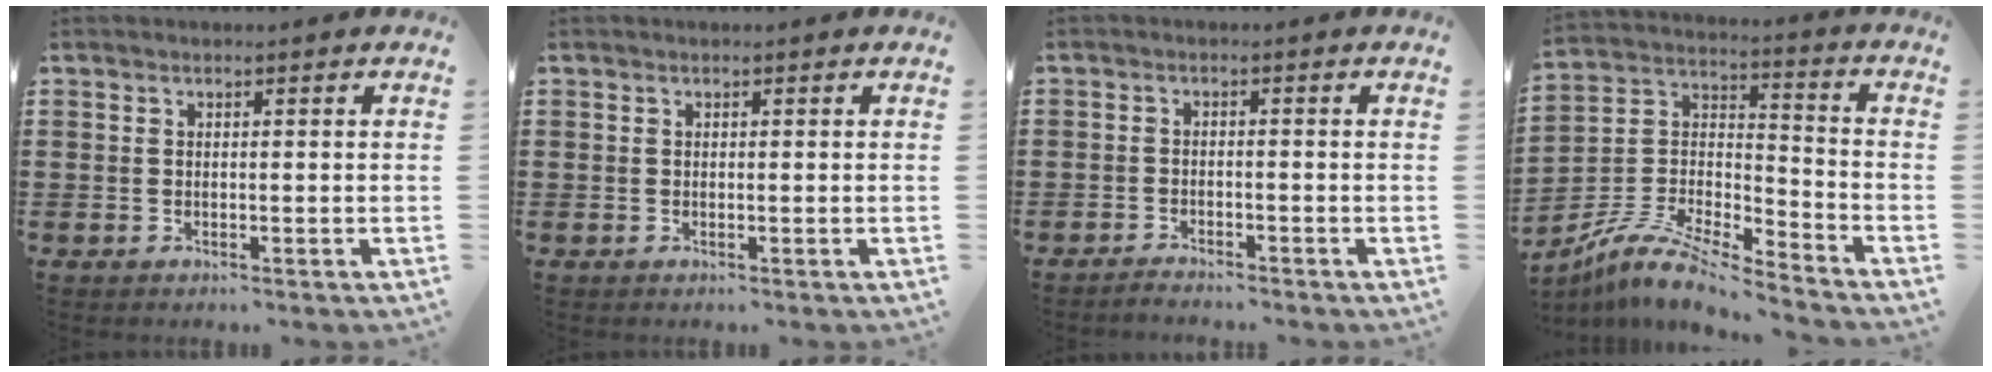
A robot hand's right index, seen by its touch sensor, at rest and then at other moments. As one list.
[{"total": 0.0}, {"total": 1.5, "force": [-1.5, 0.1, 0.0], "torque": [-0.006, 0.003, -0.032]}, {"total": 9.3, "force": [-8.4, 1.5, 3.8], "torque": [-0.092, 0.004, -0.174]}]